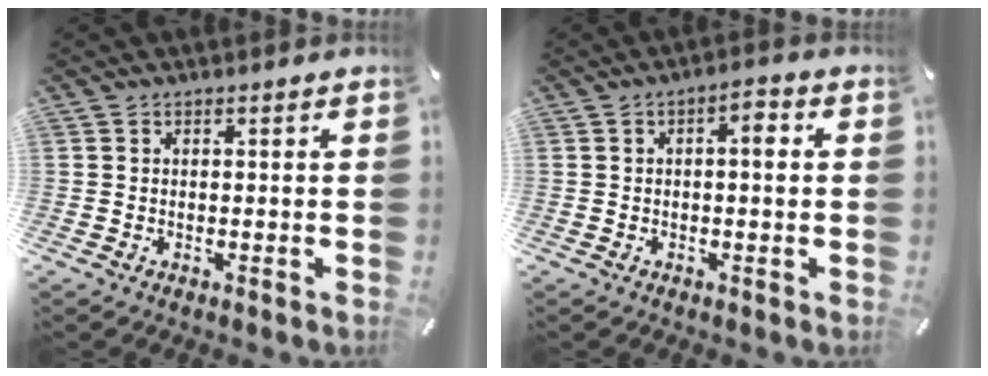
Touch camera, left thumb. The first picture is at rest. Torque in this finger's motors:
{"motor_torque": [-0.15, -0.06, 0.05, 0.32, -0.07]}